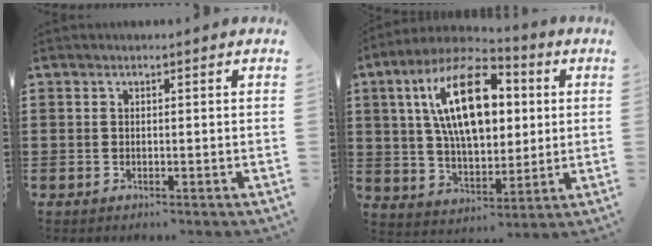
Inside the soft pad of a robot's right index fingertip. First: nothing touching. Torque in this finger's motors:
{"motor_torque": [1.29, -0.02, 0.66, 0.20]}